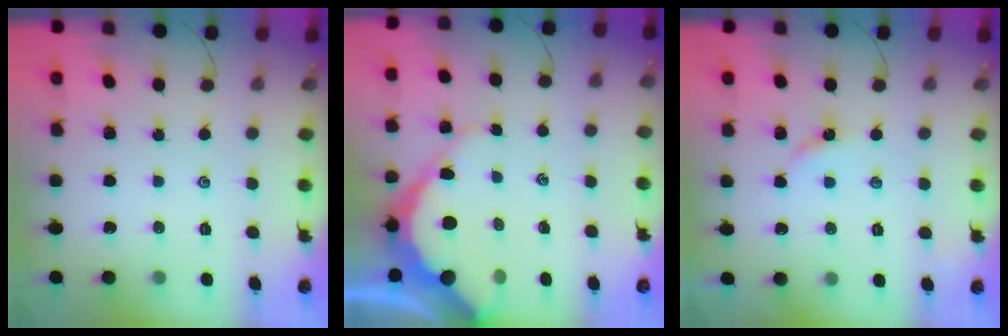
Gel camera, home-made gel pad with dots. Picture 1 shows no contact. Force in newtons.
{"total": 10.9, "press": 10.9, "slide": 1.0}
{"total": 4.7, "press": 4.6, "slide": 0.6}